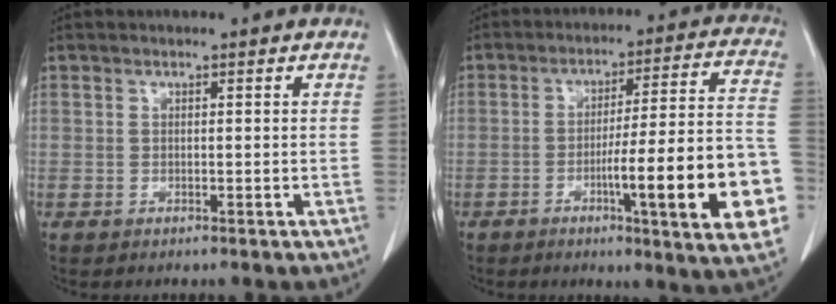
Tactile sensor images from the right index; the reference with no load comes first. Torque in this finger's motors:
{"motor_torque": [2.01, -0.13, 1.05, 0.18]}